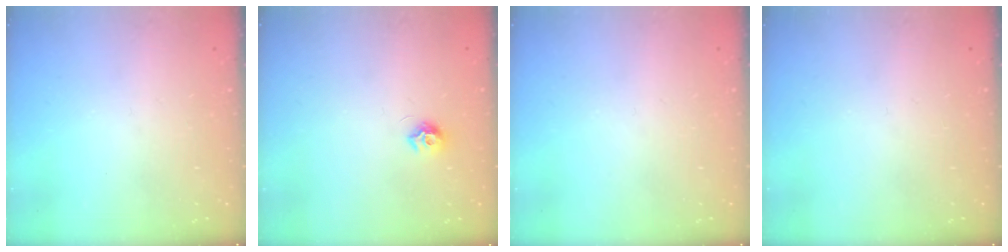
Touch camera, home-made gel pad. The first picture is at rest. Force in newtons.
{"total": 7.2, "press": 7.2, "slide": 0.4}
{"total": 0.0}
{"total": 0.0}